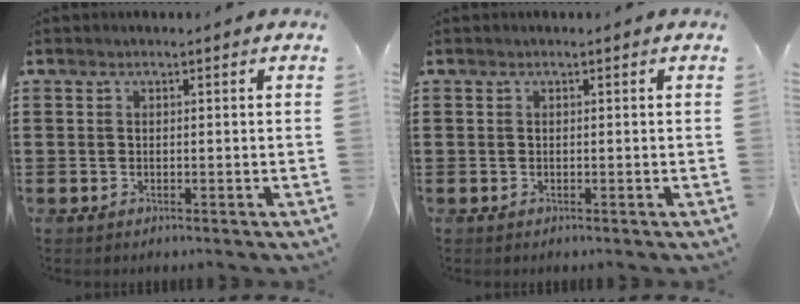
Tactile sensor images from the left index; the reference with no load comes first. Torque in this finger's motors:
{"motor_torque": [0.00, 0.00, 0.00, 0.00]}